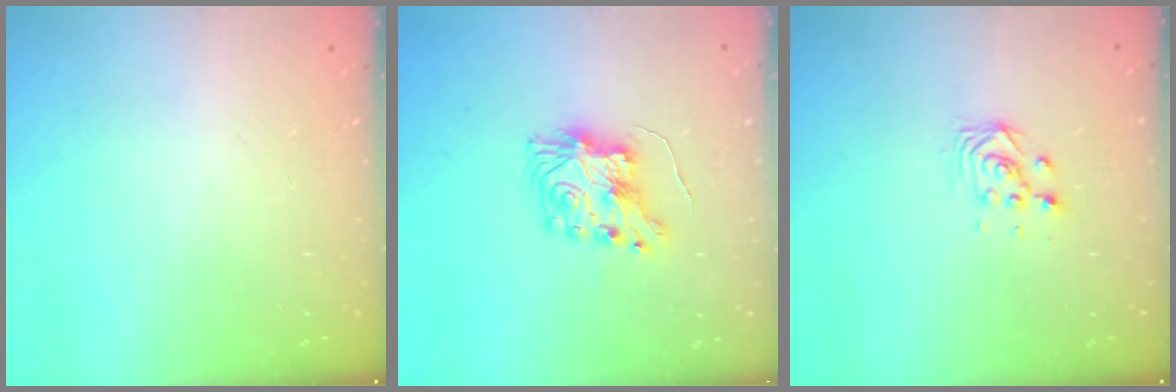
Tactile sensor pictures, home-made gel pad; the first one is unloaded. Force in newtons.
{"total": 9.1, "press": 9.1, "slide": 0.3}
{"total": 3.0, "press": 3.0, "slide": 0.0}